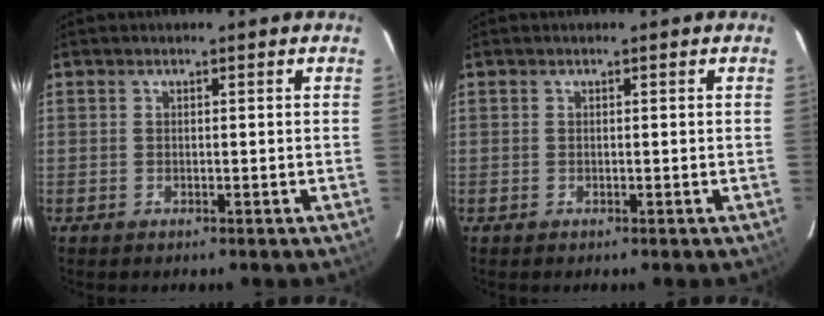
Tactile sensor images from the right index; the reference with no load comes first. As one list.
[{"total": 0.0}]